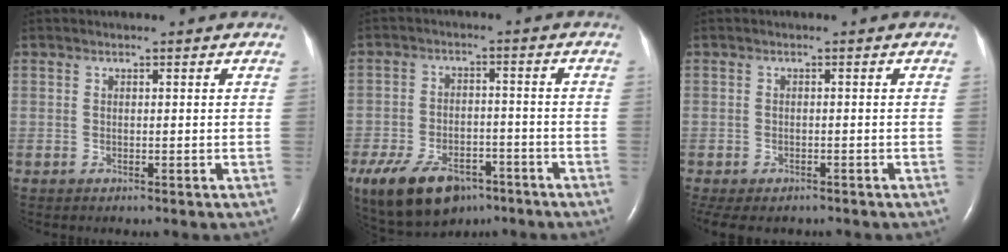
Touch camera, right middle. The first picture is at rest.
{"total": 12.9, "force": [-8.2, 6.9, 7.2], "torque": [-0.144, -0.005, -0.130]}
{"total": 7.7, "force": [-5.9, 3.7, 3.2], "torque": [-0.064, -0.006, -0.078]}